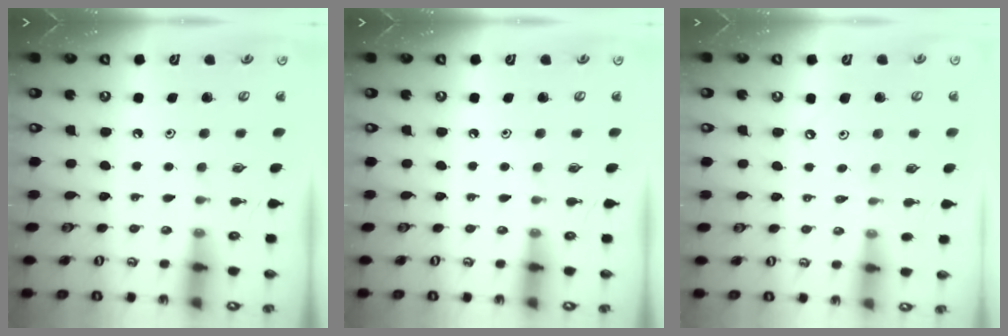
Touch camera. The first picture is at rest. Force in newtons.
{"total": 0.0}
{"total": 2.8, "press": 2.8, "slide": 0.5}